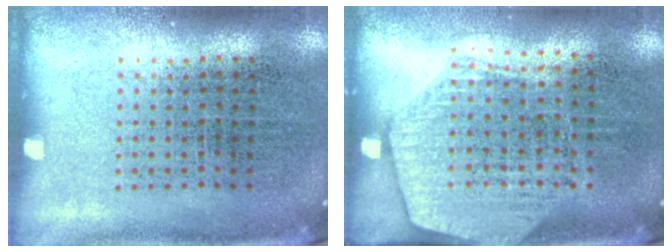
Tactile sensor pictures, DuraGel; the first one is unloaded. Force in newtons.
{"total": 1.7, "press": 1.5, "slide": 0.8}